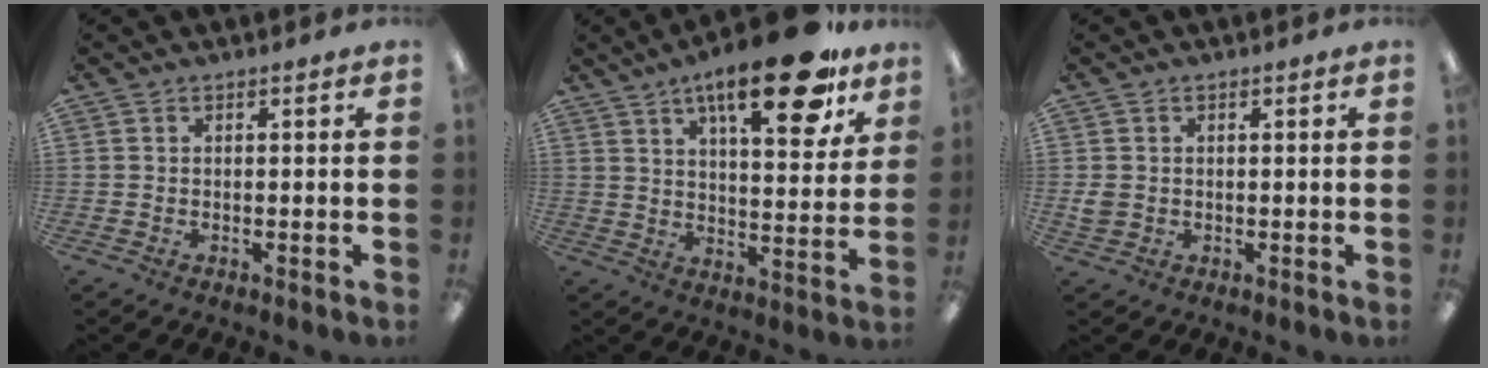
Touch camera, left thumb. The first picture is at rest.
{"total": 20.4, "force": [12.6, 7.0, 14.5], "torque": [-0.204, -0.063, 0.194]}
{"total": 2.2, "force": [0.0, 2.1, 0.8], "torque": [-0.004, 0.001, -0.002]}